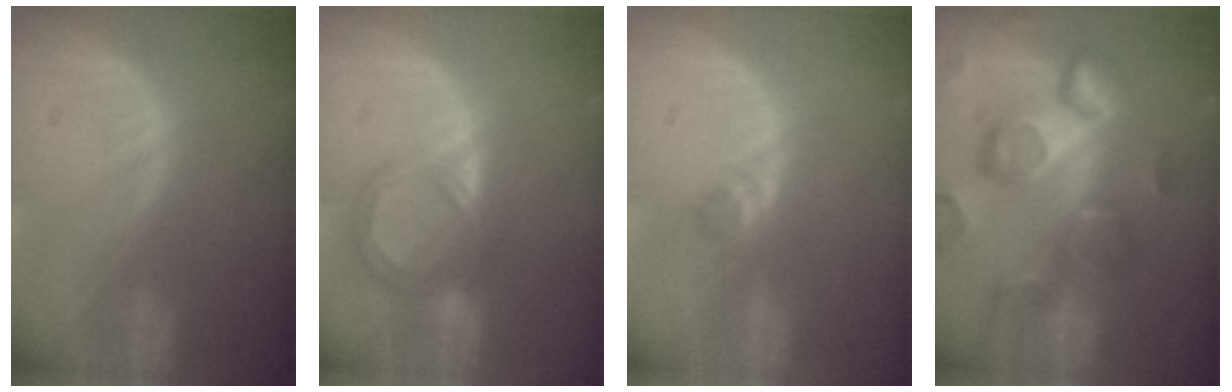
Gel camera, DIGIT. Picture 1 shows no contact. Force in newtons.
{"total": 6.4, "press": 5.7, "slide": 3.0}
{"total": 1.6, "press": 1.4, "slide": 0.8}
{"total": 12.4, "press": 10.8, "slide": 6.1}